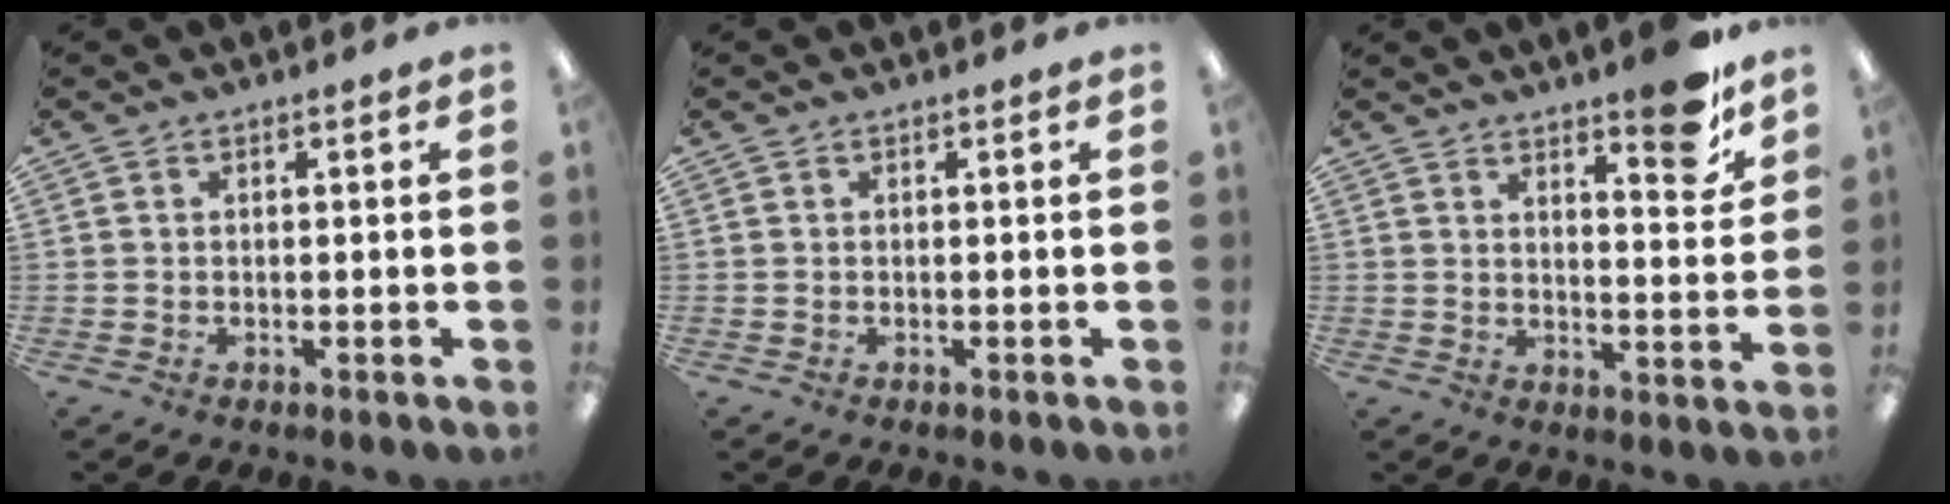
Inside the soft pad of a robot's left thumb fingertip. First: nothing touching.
{"total": 0.0}
{"total": 9.5, "force": [7.4, 2.3, 5.5], "torque": [-0.063, -0.052, 0.119]}